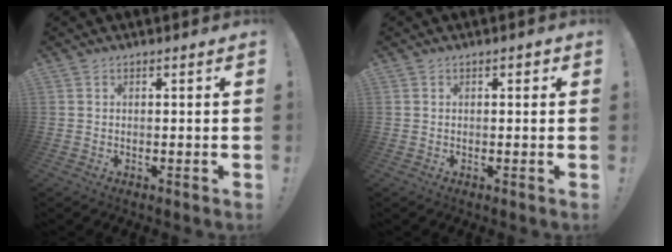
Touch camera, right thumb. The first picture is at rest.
{"total": 0.9, "force": [0.1, 0.7, 0.6], "torque": [-0.004, 0.001, 0.000]}